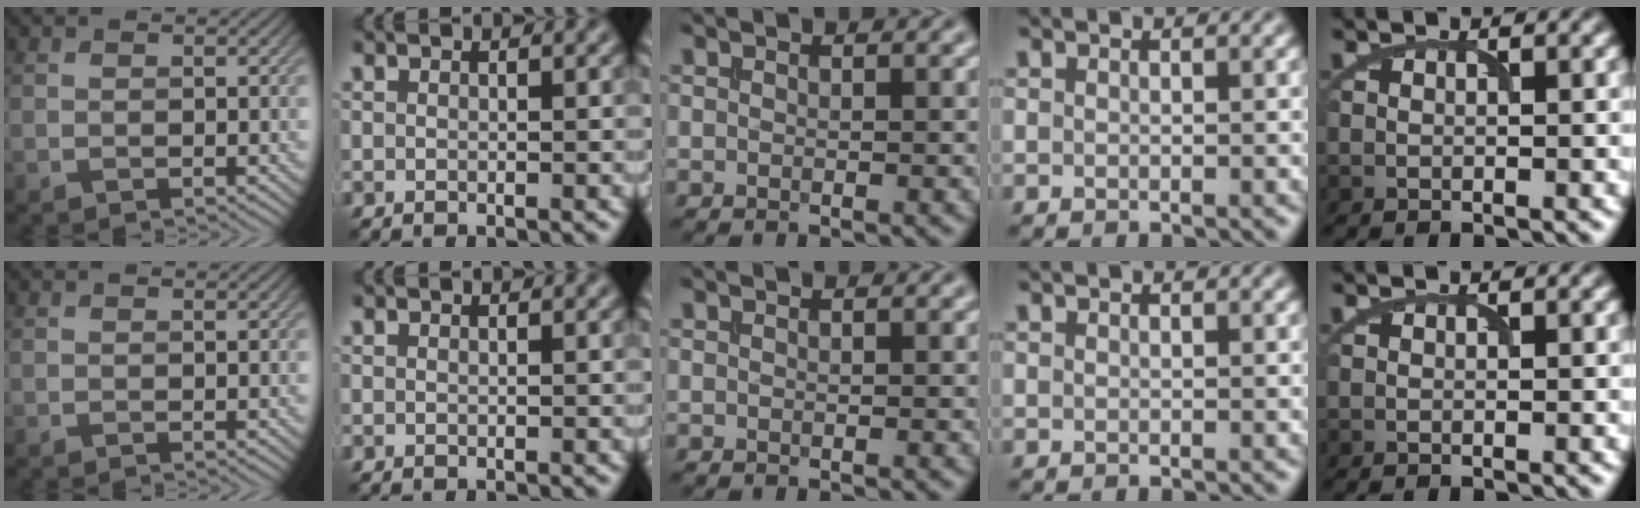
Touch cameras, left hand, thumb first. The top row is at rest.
{}